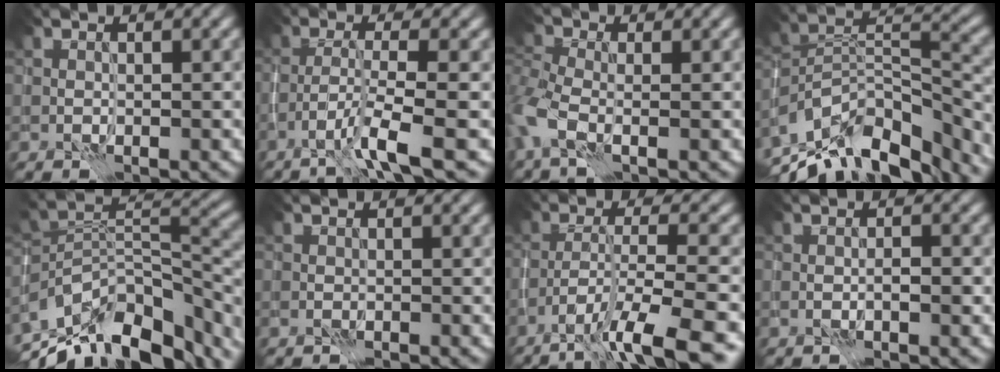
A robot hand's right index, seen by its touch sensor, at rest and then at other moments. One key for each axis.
{"total": 4.0, "fx": -2.3, "fy": 0.2, "fz": 3.3, "tx": -0.055, "ty": 0.005, "tz": -0.050}
{"total": 4.6, "fx": -1.5, "fy": 2.7, "fz": 3.4, "tx": -0.083, "ty": -0.010, "tz": -0.039}
{"total": 12.5, "fx": -9.3, "fy": 5.5, "fz": 6.3, "tx": -0.125, "ty": 0.015, "tz": -0.153}
{"total": 13.7, "fx": -9.6, "fy": 6.4, "fz": 7.4, "tx": -0.143, "ty": 0.005, "tz": -0.150}
{"total": 0.7, "fx": -0.7, "fy": 0.1, "fz": -0.1, "tx": 0.003, "ty": 0.001, "tz": -0.010}
{"total": 7.7, "fx": -5.1, "fy": 1.4, "fz": 5.6, "tx": -0.082, "ty": 0.007, "tz": -0.085}
{"total": 1.0, "fx": -0.5, "fy": 0.3, "fz": 0.8, "tx": -0.014, "ty": 0.007, "tz": -0.010}